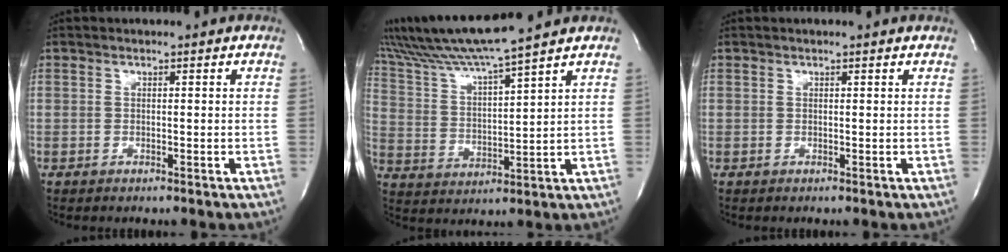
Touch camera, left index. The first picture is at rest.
{"total": 13.3, "force": [11.7, -1.4, 6.2], "torque": [-0.135, 0.006, 0.213]}
{"total": 1.3, "force": [1.2, -0.1, 0.5], "torque": [-0.013, 0.011, 0.015]}